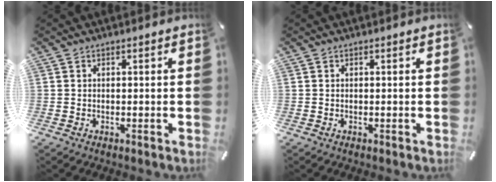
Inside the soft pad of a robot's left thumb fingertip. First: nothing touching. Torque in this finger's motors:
{"motor_torque": [0.00, 0.00, -0.02, 0.02, 0.00]}